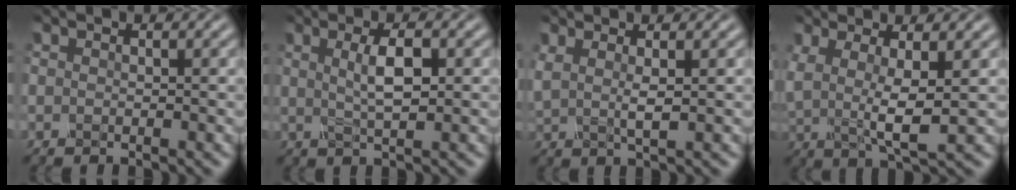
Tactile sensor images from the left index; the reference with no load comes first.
{"total": 3.4, "force": [0.7, 0.8, 3.2], "torque": [-0.058, 0.003, 0.014]}
{"total": 2.3, "force": [1.1, 0.5, 1.9], "torque": [-0.040, -0.003, 0.022]}
{"total": 4.3, "force": [0.9, 1.0, 4.0], "torque": [-0.086, -0.007, 0.019]}